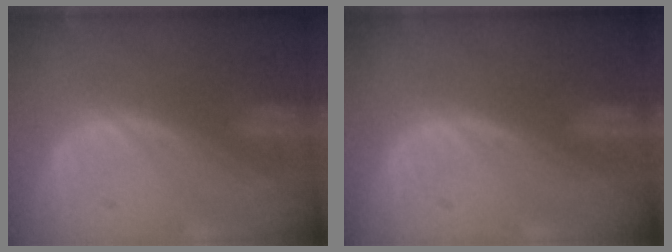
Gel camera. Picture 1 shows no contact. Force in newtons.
{"total": 0.0}